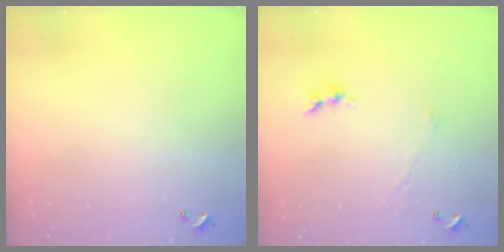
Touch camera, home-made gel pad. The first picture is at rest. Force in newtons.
{"total": 0.0}